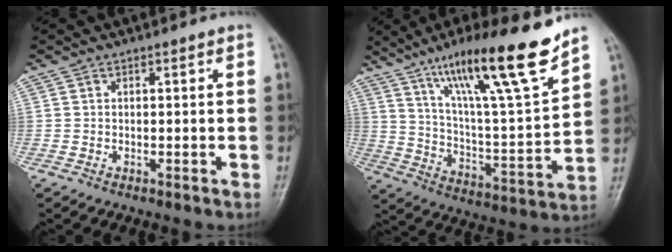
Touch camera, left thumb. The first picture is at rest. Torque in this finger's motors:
{"motor_torque": [0.37, 0.36, 1.52, -1.26, 0.52]}